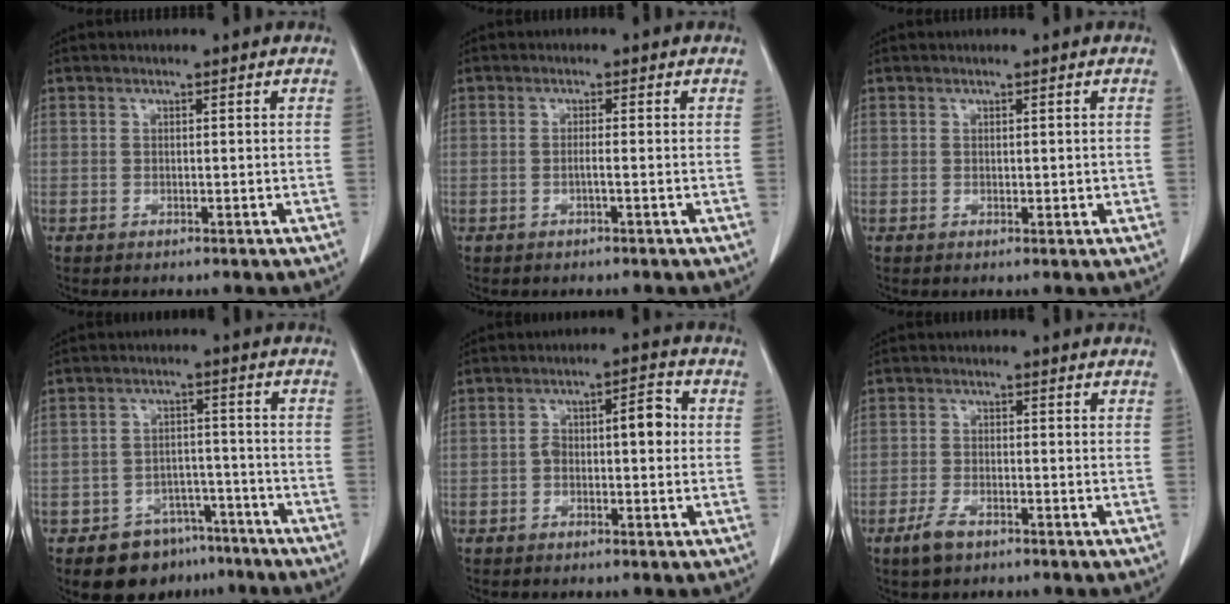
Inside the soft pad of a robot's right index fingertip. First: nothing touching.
{"total": 1.0, "force": [-0.3, -0.1, 0.9], "torque": [-0.016, 0.001, -0.006]}
{"total": 1.3, "force": [0.1, 0.7, 1.0], "torque": [-0.014, -0.002, 0.005]}
{"total": 8.2, "force": [-5.8, 5.5, 1.5], "torque": [-0.006, 0.028, -0.081]}
{"total": 5.6, "force": [0.0, 2.2, 5.2], "torque": [-0.083, 0.031, -0.001]}
{"total": 3.4, "force": [-2.3, 1.3, 2.1], "torque": [-0.049, -0.002, -0.041]}